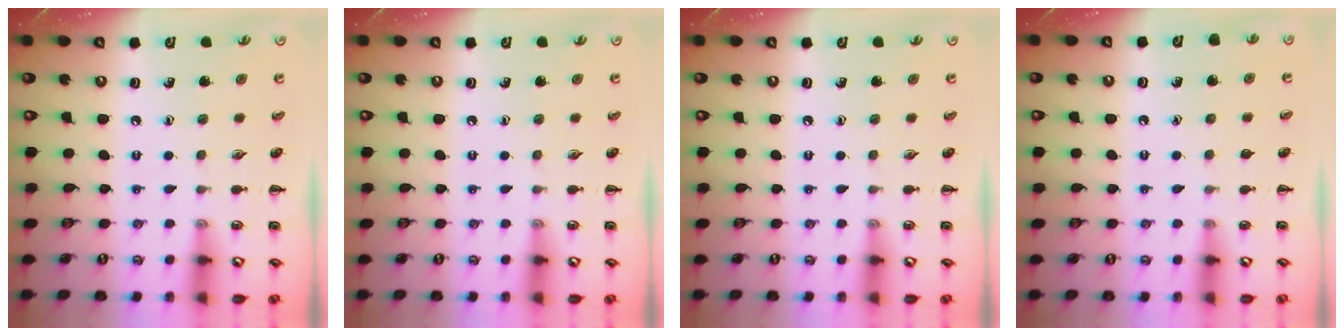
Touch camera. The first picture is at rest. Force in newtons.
{"total": 0.0}
{"total": 0.0}
{"total": 0.0}